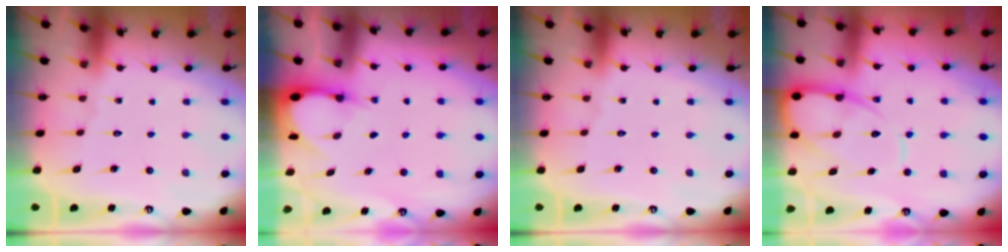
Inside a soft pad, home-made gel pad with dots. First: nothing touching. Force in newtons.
{"total": 2.9, "press": 2.9, "slide": 0.3}
{"total": 0.0}
{"total": 12.1, "press": 12.0, "slide": 1.3}